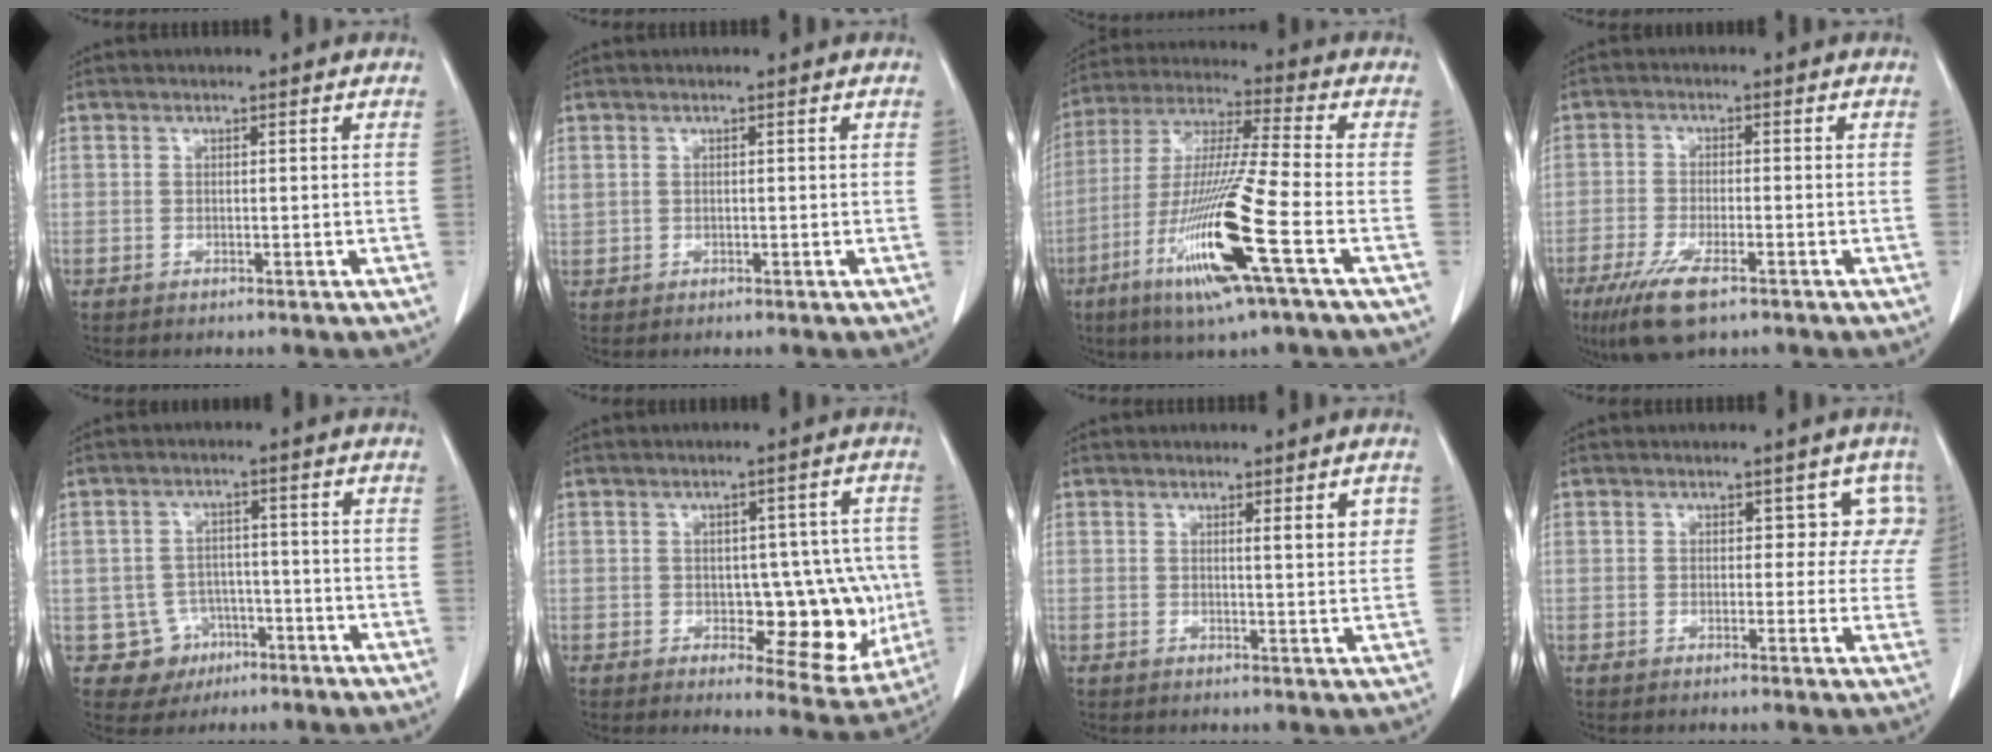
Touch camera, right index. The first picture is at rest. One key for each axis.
{"total": 1.4, "fx": 0.5, "fy": 1.1, "fz": 0.5, "tx": -0.020, "ty": 0.015, "tz": 0.016}
{"total": 17.4, "fx": -6.8, "fy": -0.5, "fz": 16.0, "tx": -0.336, "ty": -0.030, "tz": -0.133}
{"total": 7.6, "fx": -4.7, "fy": 2.1, "fz": 5.6, "tx": -0.108, "ty": -0.016, "tz": -0.080}
{"total": 5.6, "fx": -2.2, "fy": 5.1, "fz": 0.2, "tx": 0.005, "ty": 0.014, "tz": -0.028}
{"total": 11.1, "fx": -1.8, "fy": 5.5, "fz": 9.4, "tx": -0.092, "ty": 0.013, "tz": -0.009}
{"total": 3.3, "fx": 1.3, "fy": 0.4, "fz": 3.0, "tx": -0.035, "ty": -0.005, "tz": 0.017}
{"total": 4.4, "fx": 1.6, "fy": 3.1, "fz": 2.7, "tx": 0.005, "ty": 0.013, "tz": 0.008}